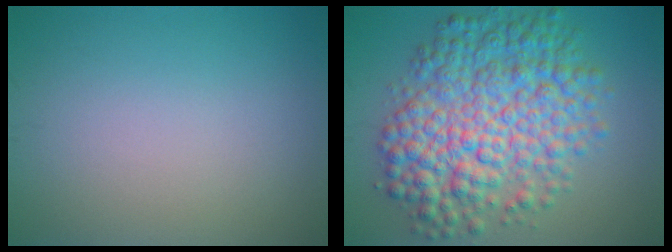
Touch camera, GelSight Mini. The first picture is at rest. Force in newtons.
{"total": 10.0, "press": 10.0, "slide": 0.1}